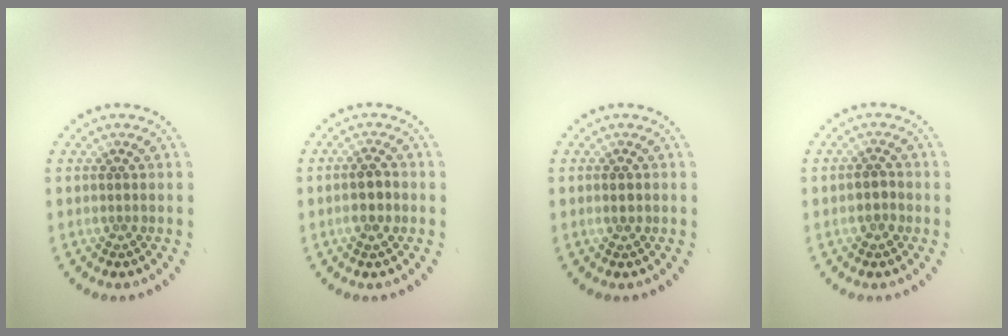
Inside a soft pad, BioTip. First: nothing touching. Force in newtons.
{"total": 2.3, "press": 2.3, "slide": 0.6}
{"total": 1.2, "press": 1.2, "slide": 0.2}
{"total": 0.9, "press": 0.9, "slide": 0.2}